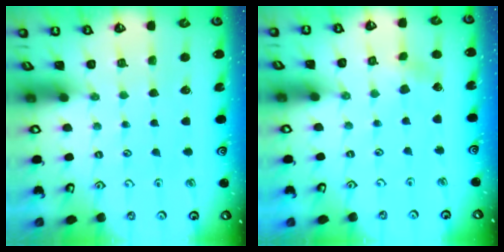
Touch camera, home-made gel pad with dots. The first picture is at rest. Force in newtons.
{"total": 2.4, "press": 2.4, "slide": 0.6}